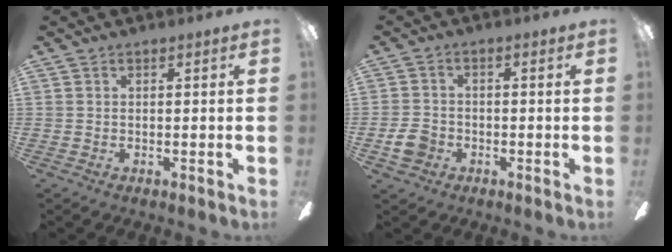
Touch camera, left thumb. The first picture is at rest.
{"total": 5.3, "force": [-2.1, 4.3, 2.4], "torque": [-0.048, 0.008, -0.042]}